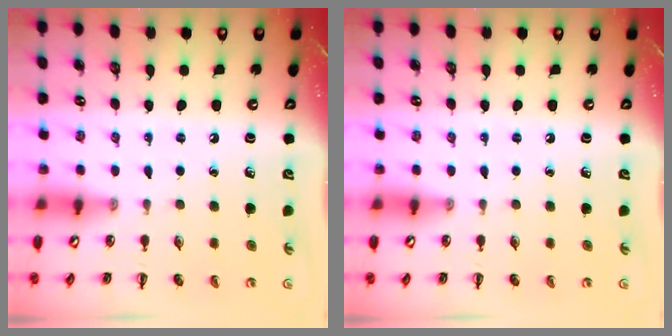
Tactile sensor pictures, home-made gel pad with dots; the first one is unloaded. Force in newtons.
{"total": 0.0}